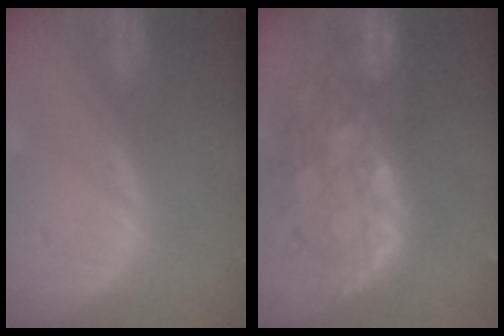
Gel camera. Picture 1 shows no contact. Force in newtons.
{"total": 11.2, "press": 9.7, "slide": 5.5}